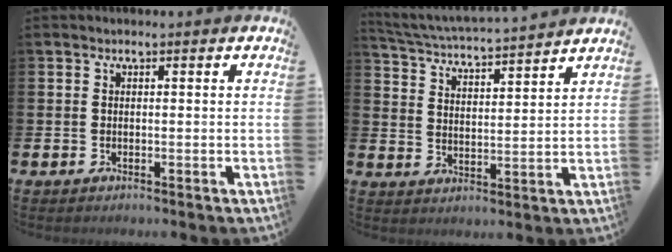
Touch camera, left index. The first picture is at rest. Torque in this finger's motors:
{"motor_torque": [0.51, -1.00, 0.10, 0.04]}